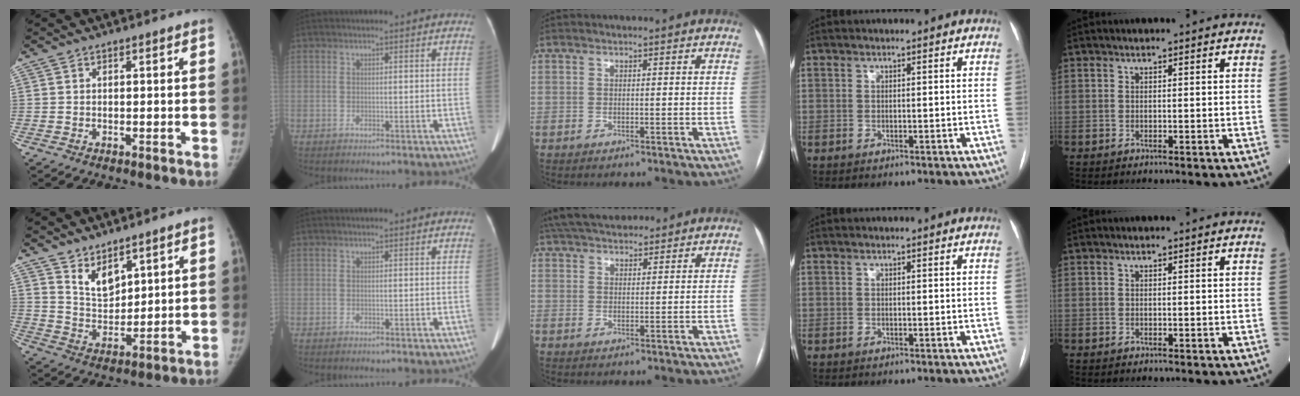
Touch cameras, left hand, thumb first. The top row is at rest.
{"thumb": {"total": 6.5, "force": [4.5, 3.2, 3.5], "torque": [-0.039, -0.044, 0.092]}, "middle": {"total": 11.3, "force": [9.9, 3.3, 4.3], "torque": [-0.070, 0.045, 0.159]}}